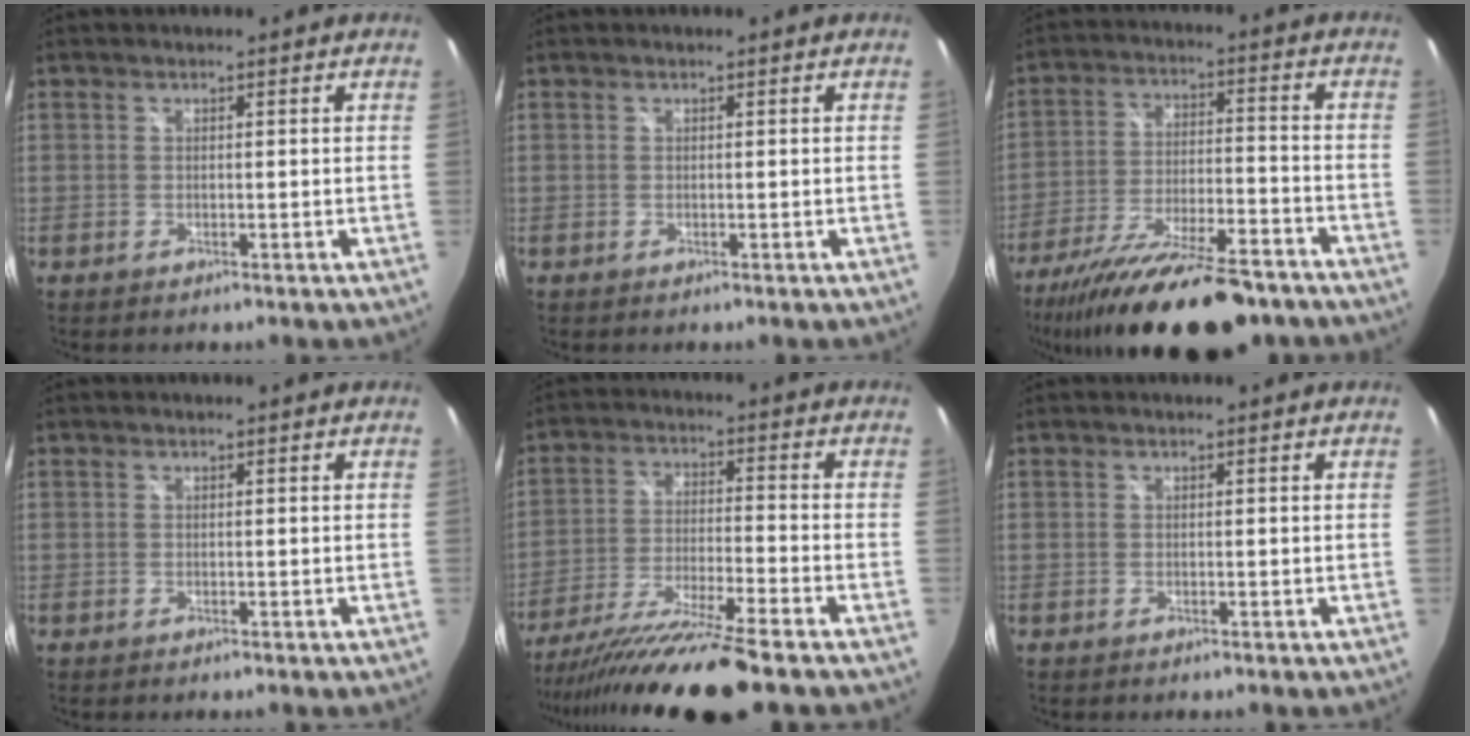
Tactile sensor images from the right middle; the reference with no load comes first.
{"total": 0.0}
{"total": 23.4, "force": [-18.3, 6.1, 13.2], "torque": [-0.244, -0.052, -0.281]}
{"total": 0.0}
{"total": 16.4, "force": [-13.7, -1.0, 9.1], "torque": [-0.182, -0.045, -0.237]}
{"total": 0.0}